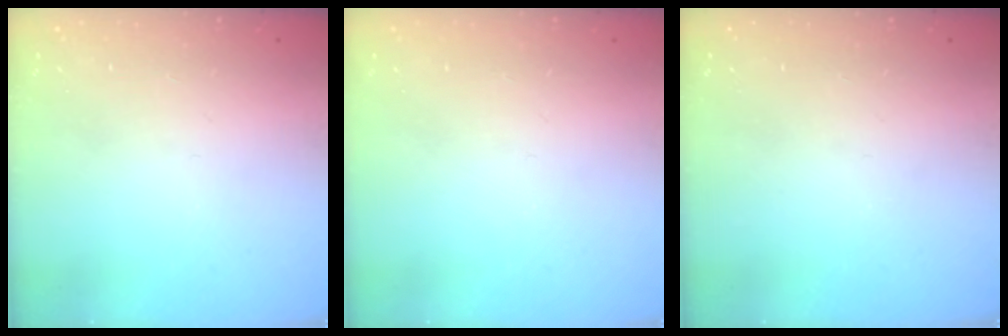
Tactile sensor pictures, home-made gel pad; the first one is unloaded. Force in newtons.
{"total": 0.0}
{"total": 0.0}